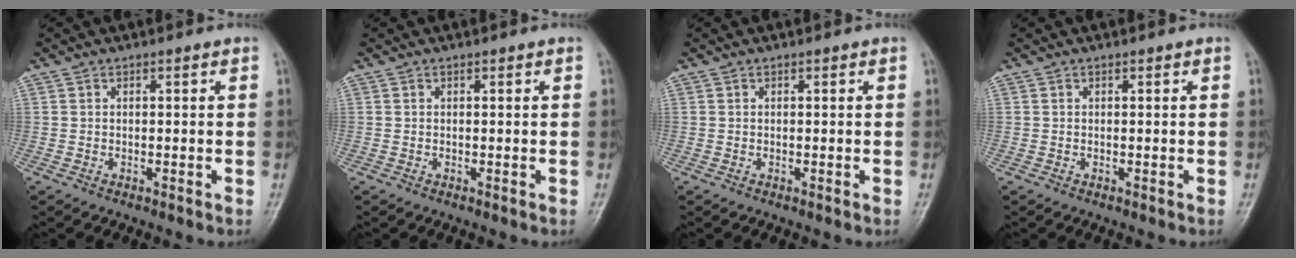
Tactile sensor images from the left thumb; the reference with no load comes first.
{"total": 0.0}
{"total": 0.0}
{"total": 0.0}